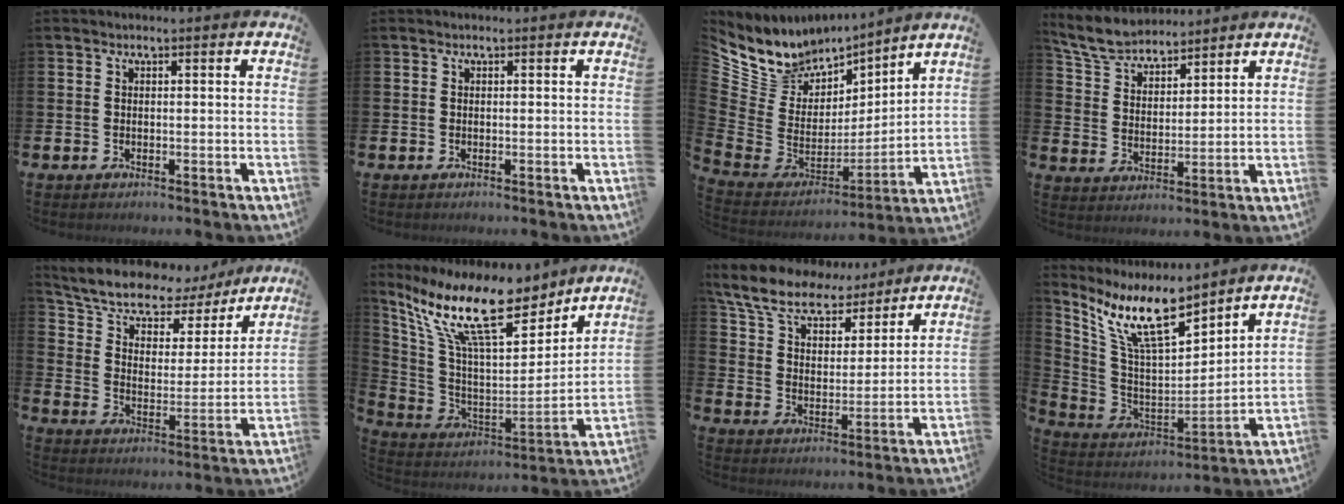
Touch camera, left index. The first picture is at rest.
{"total": 0.0}
{"total": 8.4, "force": [7.5, 3.7, -0.8], "torque": [-0.045, -0.070, 0.141]}
{"total": 6.6, "force": [6.2, 1.8, 1.3], "torque": [-0.053, -0.026, 0.115]}
{"total": 8.2, "force": [7.2, 3.2, 2.2], "torque": [-0.074, -0.053, 0.122]}
{"total": 15.2, "force": [11.8, 4.4, 8.5], "torque": [-0.201, -0.072, 0.208]}
{"total": 8.7, "force": [7.8, 3.0, 2.4], "torque": [-0.087, -0.050, 0.139]}
{"total": 11.6, "force": [9.2, 3.2, 6.4], "torque": [-0.158, -0.050, 0.163]}